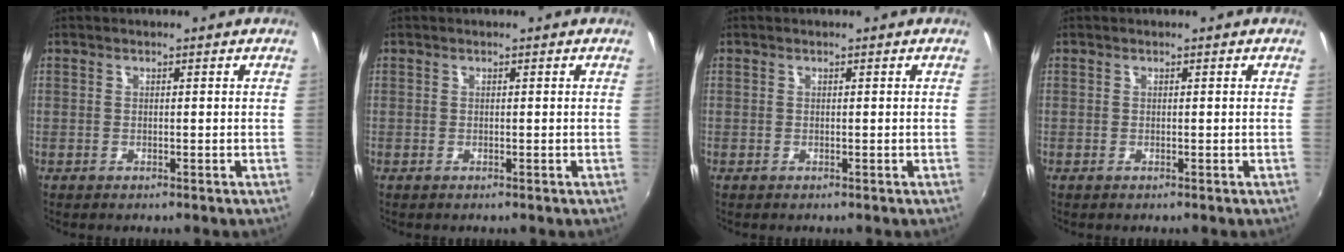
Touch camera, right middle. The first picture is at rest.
{"total": 0.0}
{"total": 0.0}
{"total": 0.0}